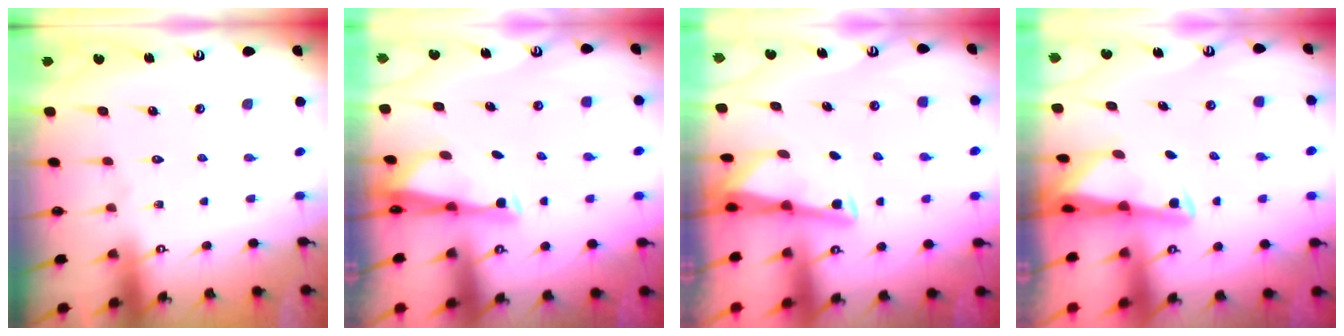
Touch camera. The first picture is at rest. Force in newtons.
{"total": 2.7, "press": 2.7, "slide": 0.6}
{"total": 3.3, "press": 3.3, "slide": 0.3}
{"total": 2.4, "press": 2.3, "slide": 0.4}